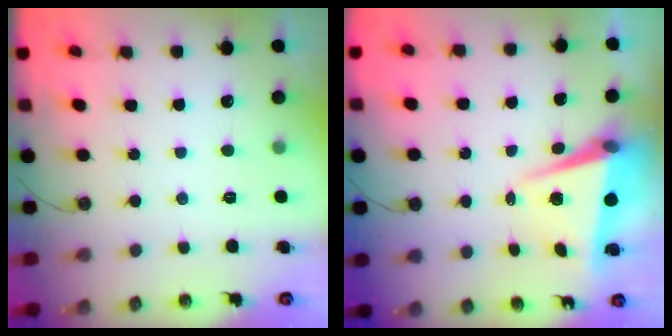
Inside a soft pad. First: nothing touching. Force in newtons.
{"total": 7.5, "press": 7.2, "slide": 2.2}